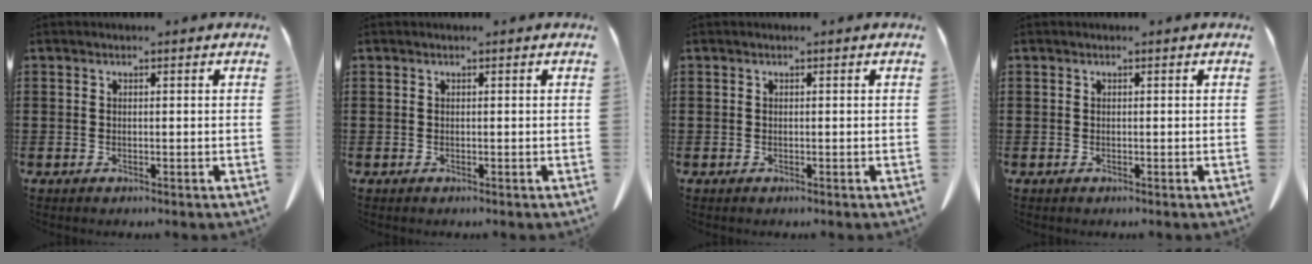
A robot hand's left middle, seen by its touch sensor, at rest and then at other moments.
{"total": 0.0}
{"total": 0.0}
{"total": 0.0}